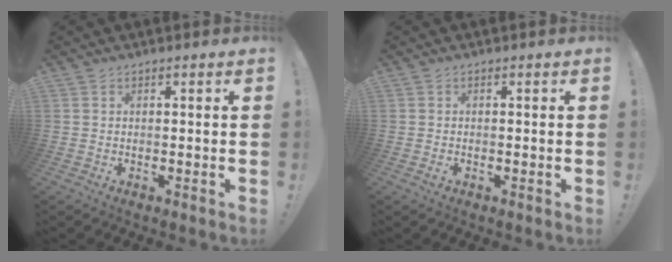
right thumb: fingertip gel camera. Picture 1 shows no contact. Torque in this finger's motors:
{"motor_torque": [0.12, -0.03, -0.03, -0.29, -0.03]}